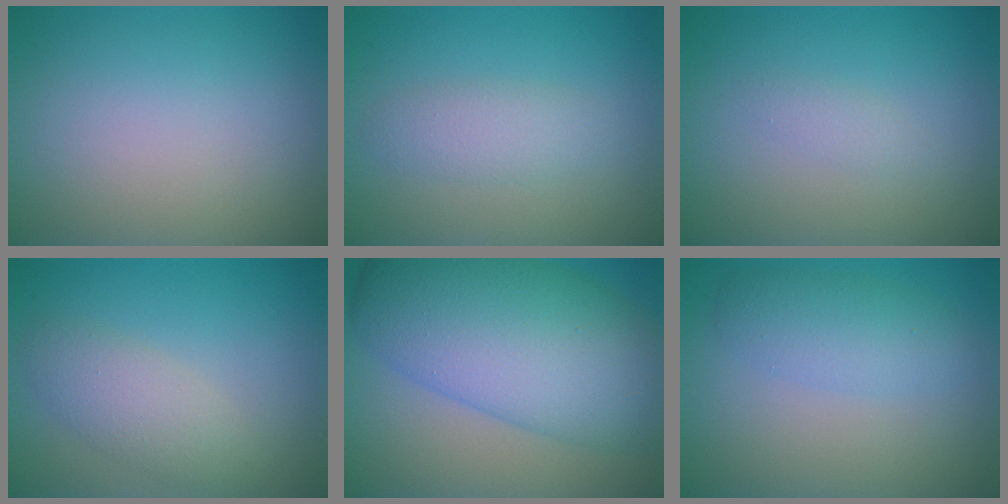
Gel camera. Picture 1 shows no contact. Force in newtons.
{"total": 2.3, "press": 2.3, "slide": 0.0}
{"total": 0.9, "press": 0.9, "slide": 0.0}
{"total": 3.0, "press": 3.0, "slide": 0.1}
{"total": 12.1, "press": 12.1, "slide": 0.2}
{"total": 3.0, "press": 3.0, "slide": 0.1}